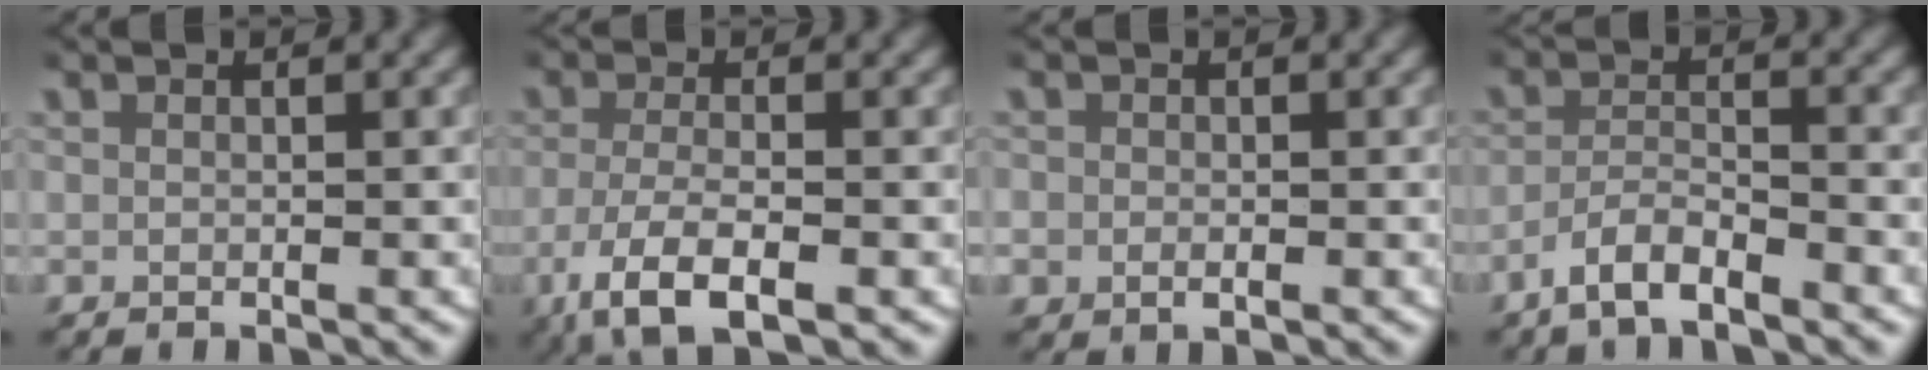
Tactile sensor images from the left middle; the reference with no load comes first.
{"total": 6.0, "force": [-3.1, 2.3, 4.6], "torque": [-0.099, -0.020, -0.041]}
{"total": 2.1, "force": [-0.6, 1.8, 1.0], "torque": [-0.023, -0.008, -0.007]}
{"total": 3.8, "force": [-3.0, 1.6, 1.7], "torque": [-0.034, 0.002, -0.060]}